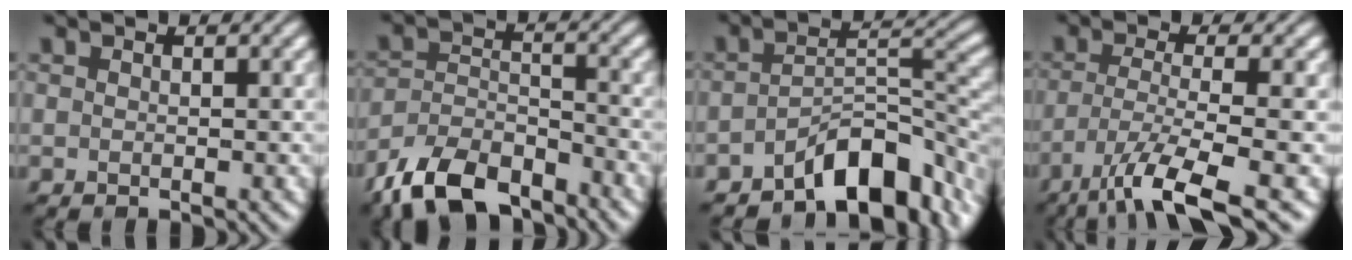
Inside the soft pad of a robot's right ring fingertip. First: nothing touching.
{"total": 7.9, "force": [-6.2, 3.4, 3.6], "torque": [-0.065, -0.006, -0.127]}
{"total": 8.4, "force": [-5.3, 3.5, 5.6], "torque": [-0.066, 0.002, -0.087]}
{"total": 7.0, "force": [-4.2, 1.4, 5.5], "torque": [-0.090, -0.007, -0.081]}